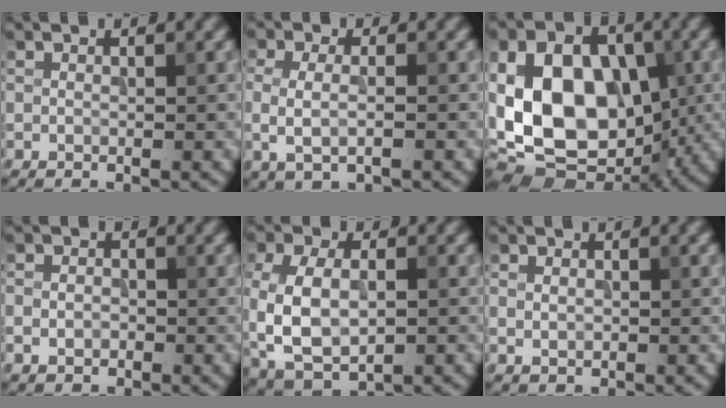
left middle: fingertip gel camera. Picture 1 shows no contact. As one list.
[{"total": 2.5, "force": [-0.3, 1.0, 2.3], "torque": [-0.052, -0.007, -0.007]}, {"total": 14.8, "force": [-1.6, 10.4, 10.3], "torque": [-0.200, 0.017, -0.044]}, {"total": 1.7, "force": [-0.5, 1.3, 0.9], "torque": [-0.017, 0.000, -0.014]}, {"total": 7.5, "force": [-0.9, 4.4, 6.0], "torque": [-0.134, -0.007, -0.015]}, {"total": 1.3, "force": [0.0, 0.9, 0.9], "torque": [-0.014, 0.000, 0.003]}]